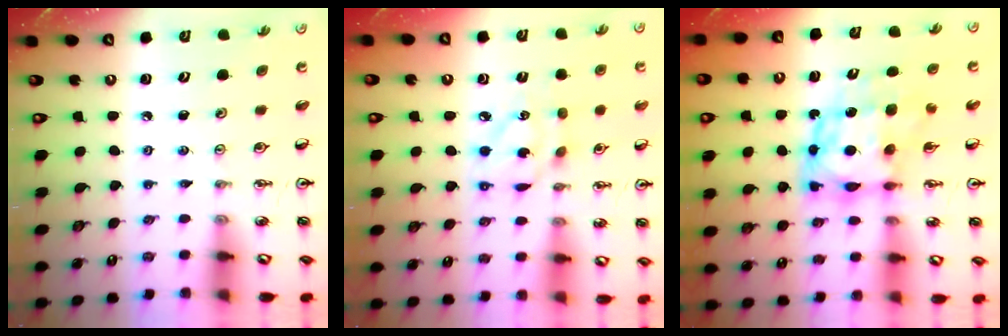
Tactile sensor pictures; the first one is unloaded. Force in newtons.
{"total": 8.6, "press": 8.6, "slide": 0.4}
{"total": 9.6, "press": 9.5, "slide": 1.2}